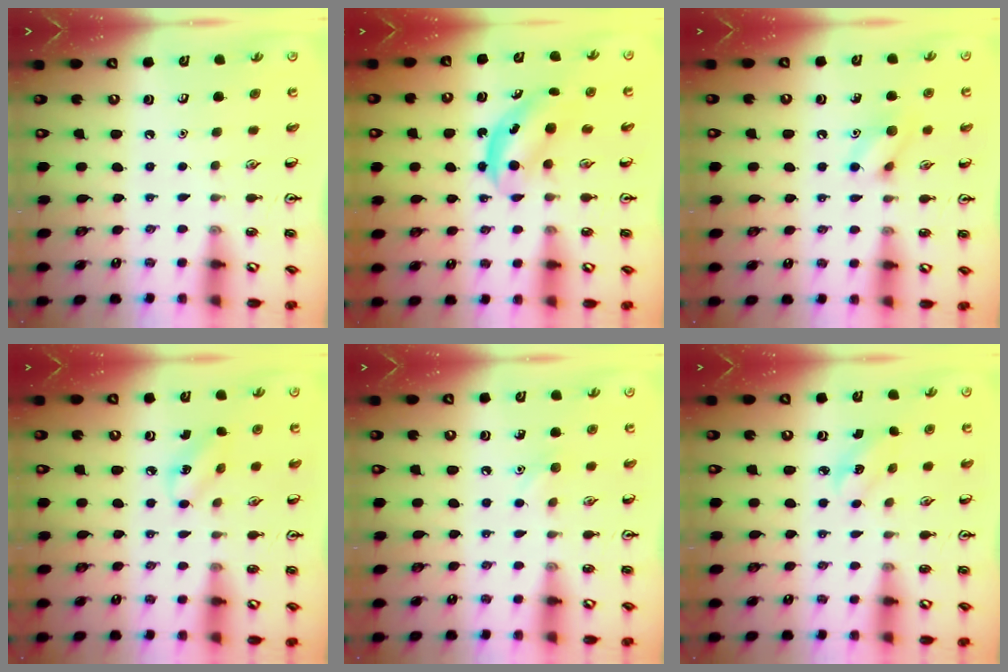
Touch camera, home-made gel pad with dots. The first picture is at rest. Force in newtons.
{"total": 4.9, "press": 4.9, "slide": 0.7}
{"total": 8.3, "press": 8.3, "slide": 0.5}
{"total": 3.7, "press": 3.6, "slide": 1.0}
{"total": 5.2, "press": 5.0, "slide": 1.5}
{"total": 2.7, "press": 2.6, "slide": 0.9}